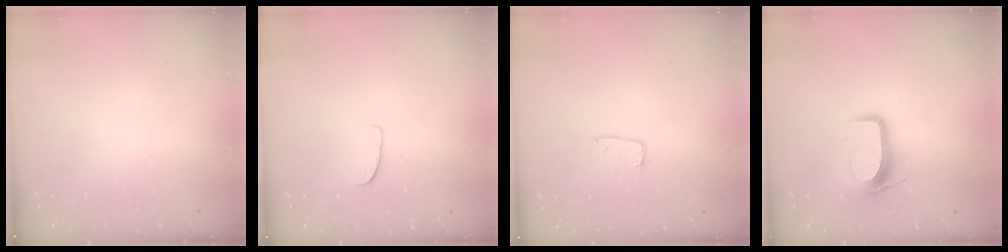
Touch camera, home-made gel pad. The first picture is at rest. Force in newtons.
{"total": 4.7, "press": 4.7, "slide": 0.3}
{"total": 4.0, "press": 4.0, "slide": 0.3}
{"total": 9.3, "press": 9.3, "slide": 1.1}